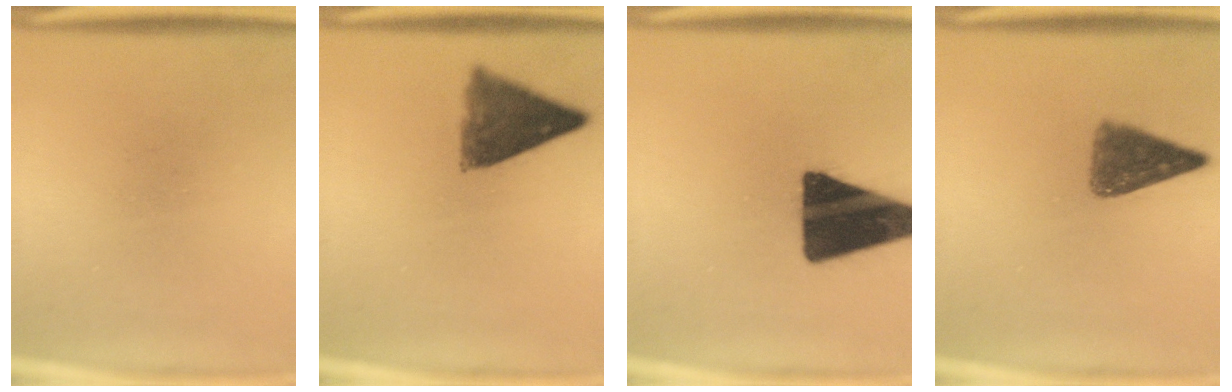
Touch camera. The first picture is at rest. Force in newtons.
{"total": 8.6}
{"total": 19.4}
{"total": 6.6}